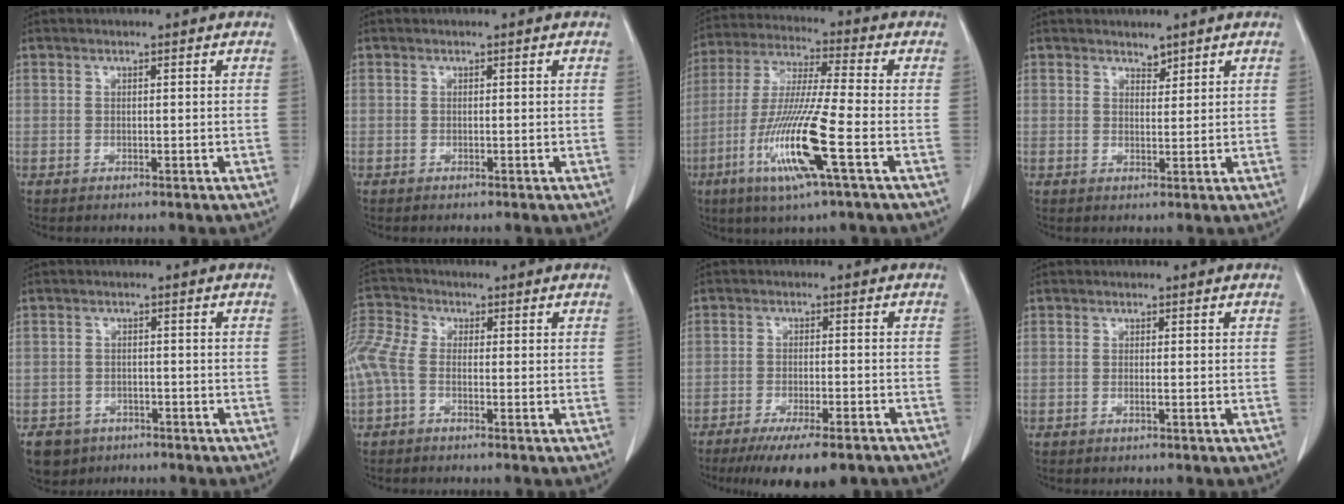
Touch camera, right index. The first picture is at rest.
{"total": 0.0}
{"total": 14.5, "force": [-5.4, -0.3, 13.5], "torque": [-0.280, -0.022, -0.106]}
{"total": 1.5, "force": [1.3, 0.6, 0.3], "torque": [-0.002, -0.006, 0.021]}
{"total": 5.1, "force": [-3.4, 3.7, 0.7], "torque": [-0.013, 0.006, -0.052]}
{"total": 9.6, "force": [-1.7, 5.9, 7.4], "torque": [-0.211, 0.023, -0.039]}
{"total": 12.9, "force": [-10.1, 2.4, 7.5], "torque": [-0.102, -0.017, -0.148]}
{"total": 0.5, "force": [-0.2, -0.1, 0.5], "torque": [-0.009, 0.001, -0.001]}